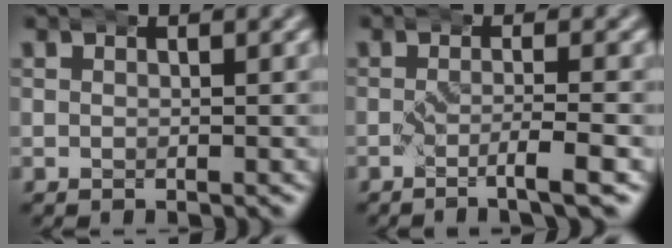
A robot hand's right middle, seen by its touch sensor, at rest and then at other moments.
{"total": 2.1, "force": [-1.4, -0.6, 1.5], "torque": [-0.031, 0.003, -0.030]}